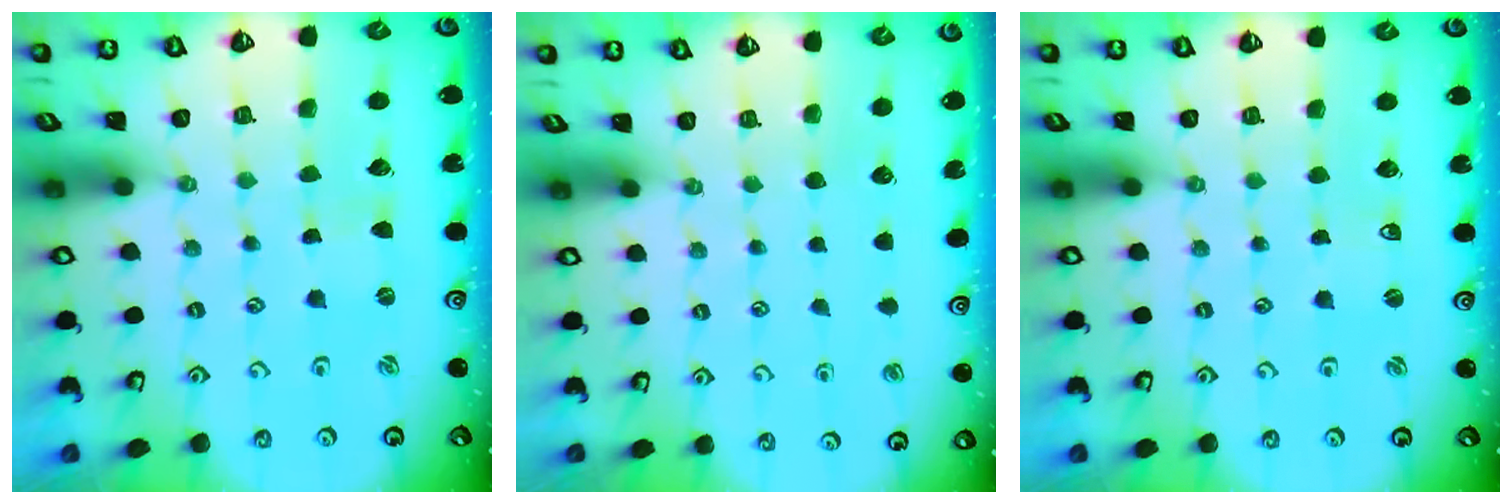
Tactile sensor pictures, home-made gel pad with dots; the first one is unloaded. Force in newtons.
{"total": 0.0}
{"total": 1.9, "press": 1.8, "slide": 0.4}